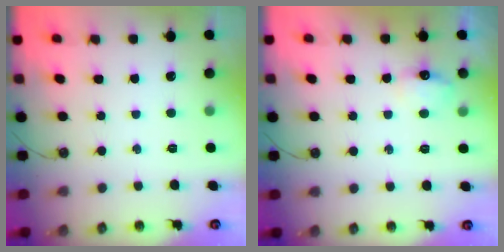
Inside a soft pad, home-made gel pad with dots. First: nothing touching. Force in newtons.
{"total": 7.6, "press": 7.6, "slide": 1.0}